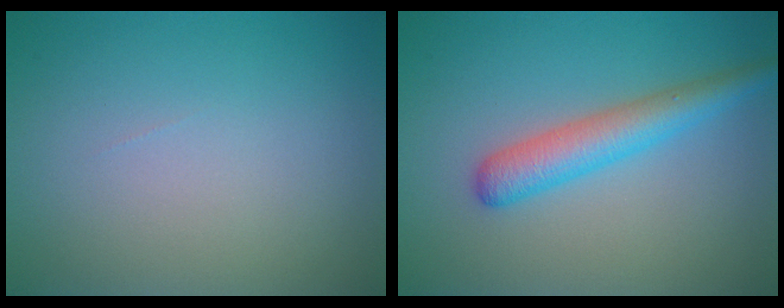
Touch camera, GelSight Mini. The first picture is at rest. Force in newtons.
{"total": 3.8, "press": 3.8, "slide": 0.1}